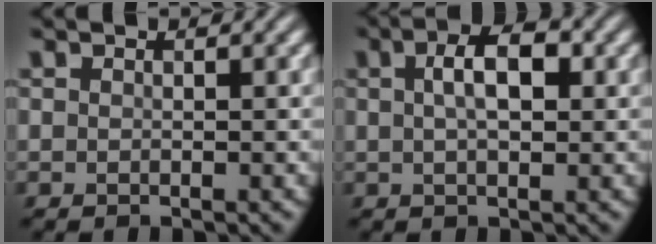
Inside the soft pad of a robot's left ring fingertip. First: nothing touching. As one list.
[{"total": 4.1, "force": [0.9, 1.8, 3.6], "torque": [-0.064, 0.008, 0.012]}]